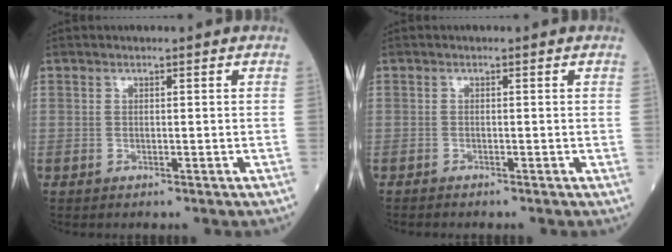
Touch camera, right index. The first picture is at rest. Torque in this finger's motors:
{"motor_torque": [-0.16, -0.18, 0.07, 0.02]}